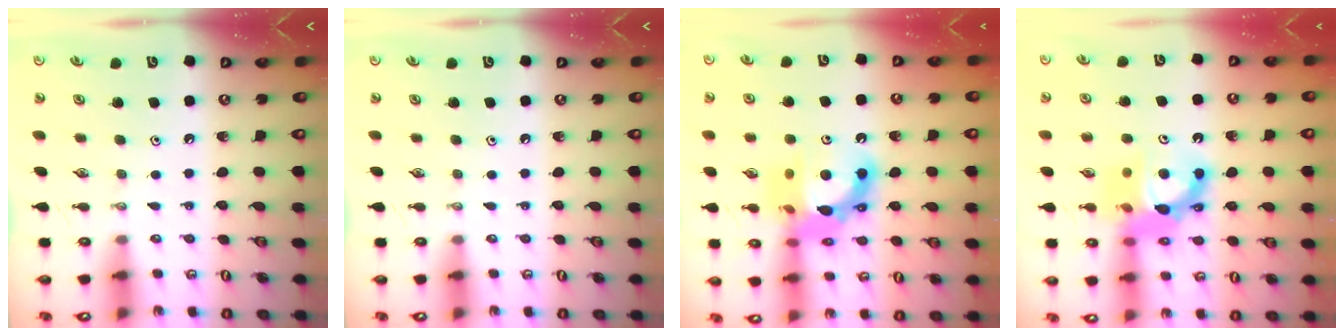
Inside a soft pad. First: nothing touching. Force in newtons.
{"total": 0.0}
{"total": 16.8, "press": 16.7, "slide": 1.7}
{"total": 13.3, "press": 13.2, "slide": 1.6}